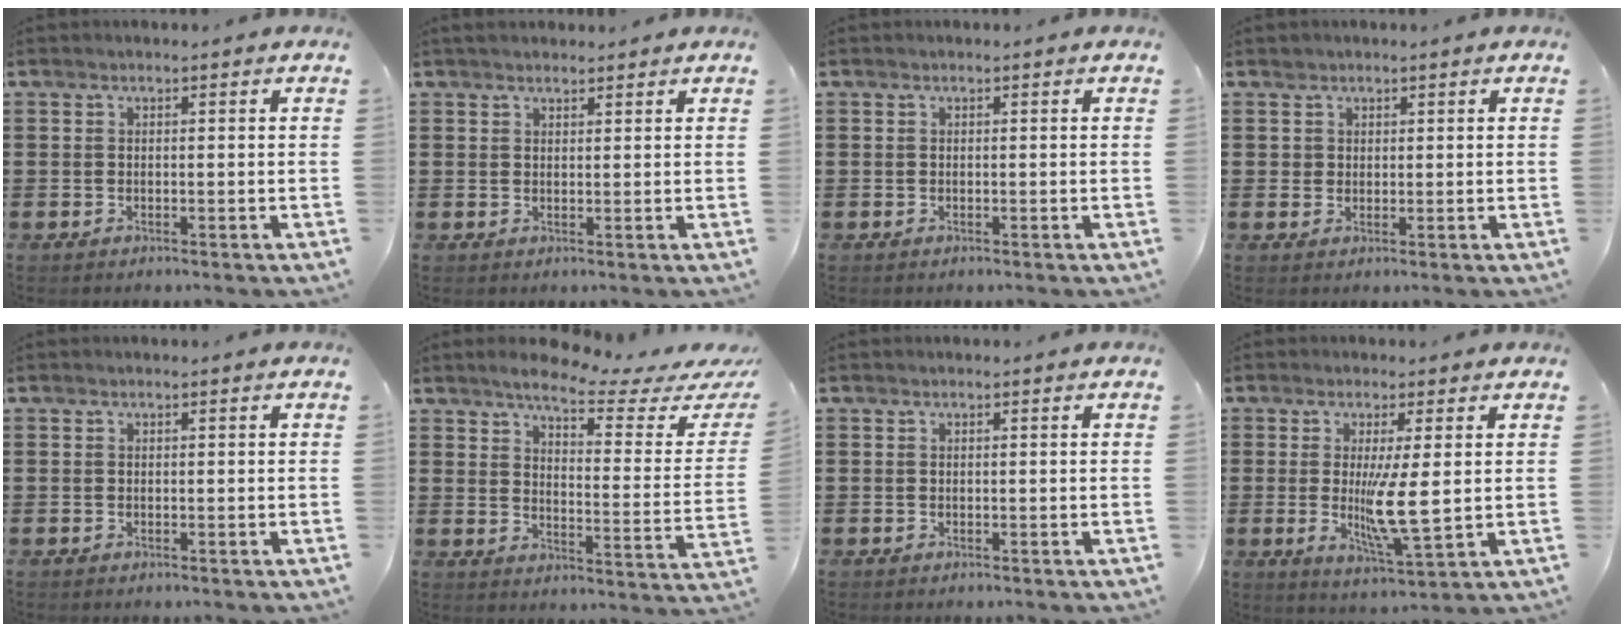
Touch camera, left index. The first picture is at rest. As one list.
[{"total": 1.4, "force": [1.3, 0.5, 0.1], "torque": [-0.005, 0.003, 0.025]}, {"total": 0.0}, {"total": 1.9, "force": [1.1, 1.5, -0.1], "torque": [-0.004, 0.005, 0.022]}, {"total": 0.0}, {"total": 5.8, "force": [5.0, 0.3, 3.0], "torque": [-0.068, -0.034, 0.076]}, {"total": 0.0}, {"total": 7.5, "force": [0.5, 0.9, 7.4], "torque": [-0.128, -0.021, 0.004]}]